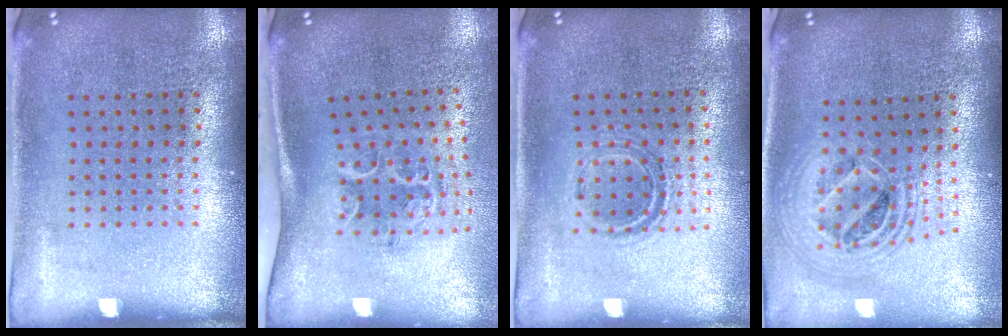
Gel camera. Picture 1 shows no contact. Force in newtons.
{"total": 1.5, "press": 1.3, "slide": 0.8}
{"total": 1.0, "press": 1.0, "slide": 0.3}
{"total": 2.1, "press": 1.6, "slide": 1.4}